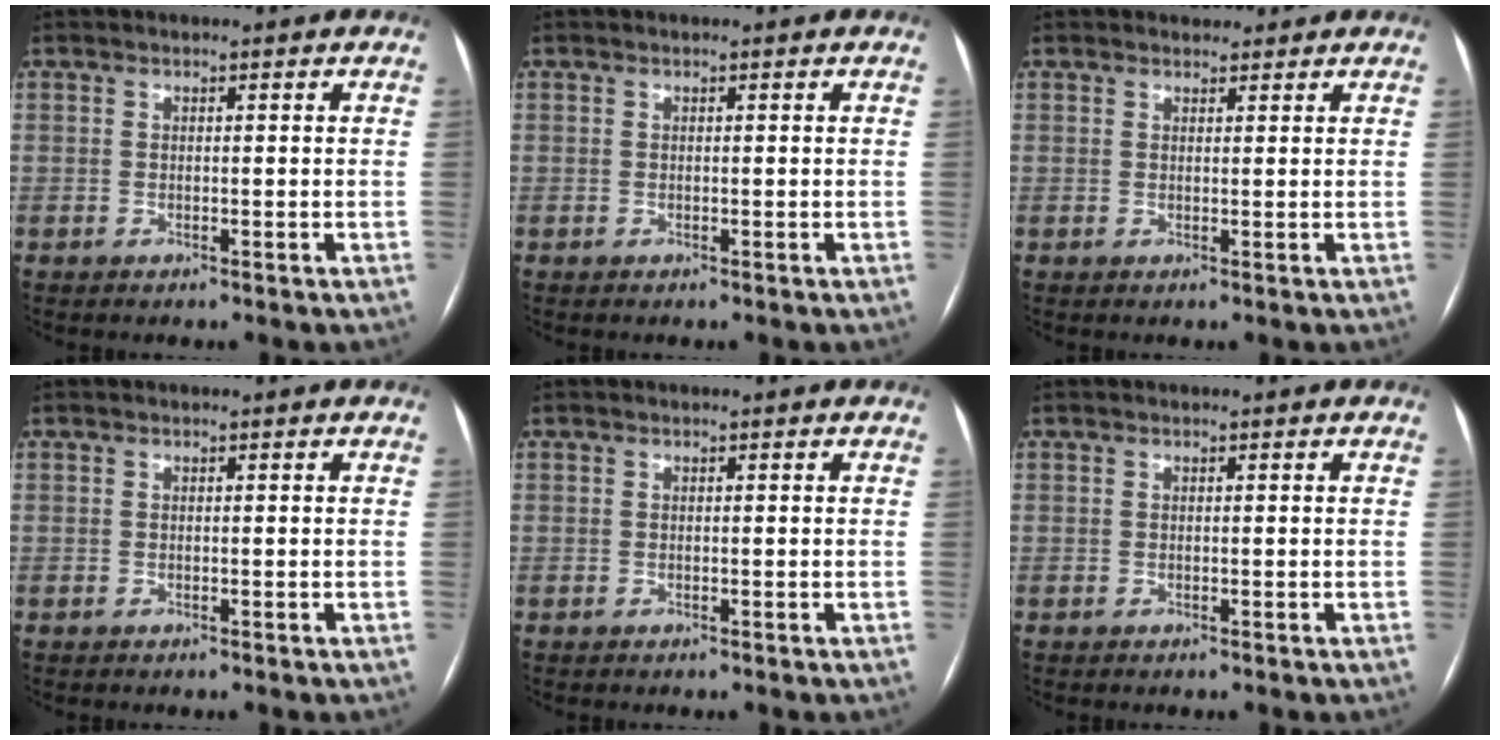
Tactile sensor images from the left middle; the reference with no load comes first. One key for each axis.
{"total": 0.0}
{"total": 1.7, "fx": 1.5, "fy": 0.8, "fz": 0.0, "tx": 0.000, "ty": 0.010, "tz": 0.021}
{"total": 0.0}
{"total": 0.0}
{"total": 0.0}